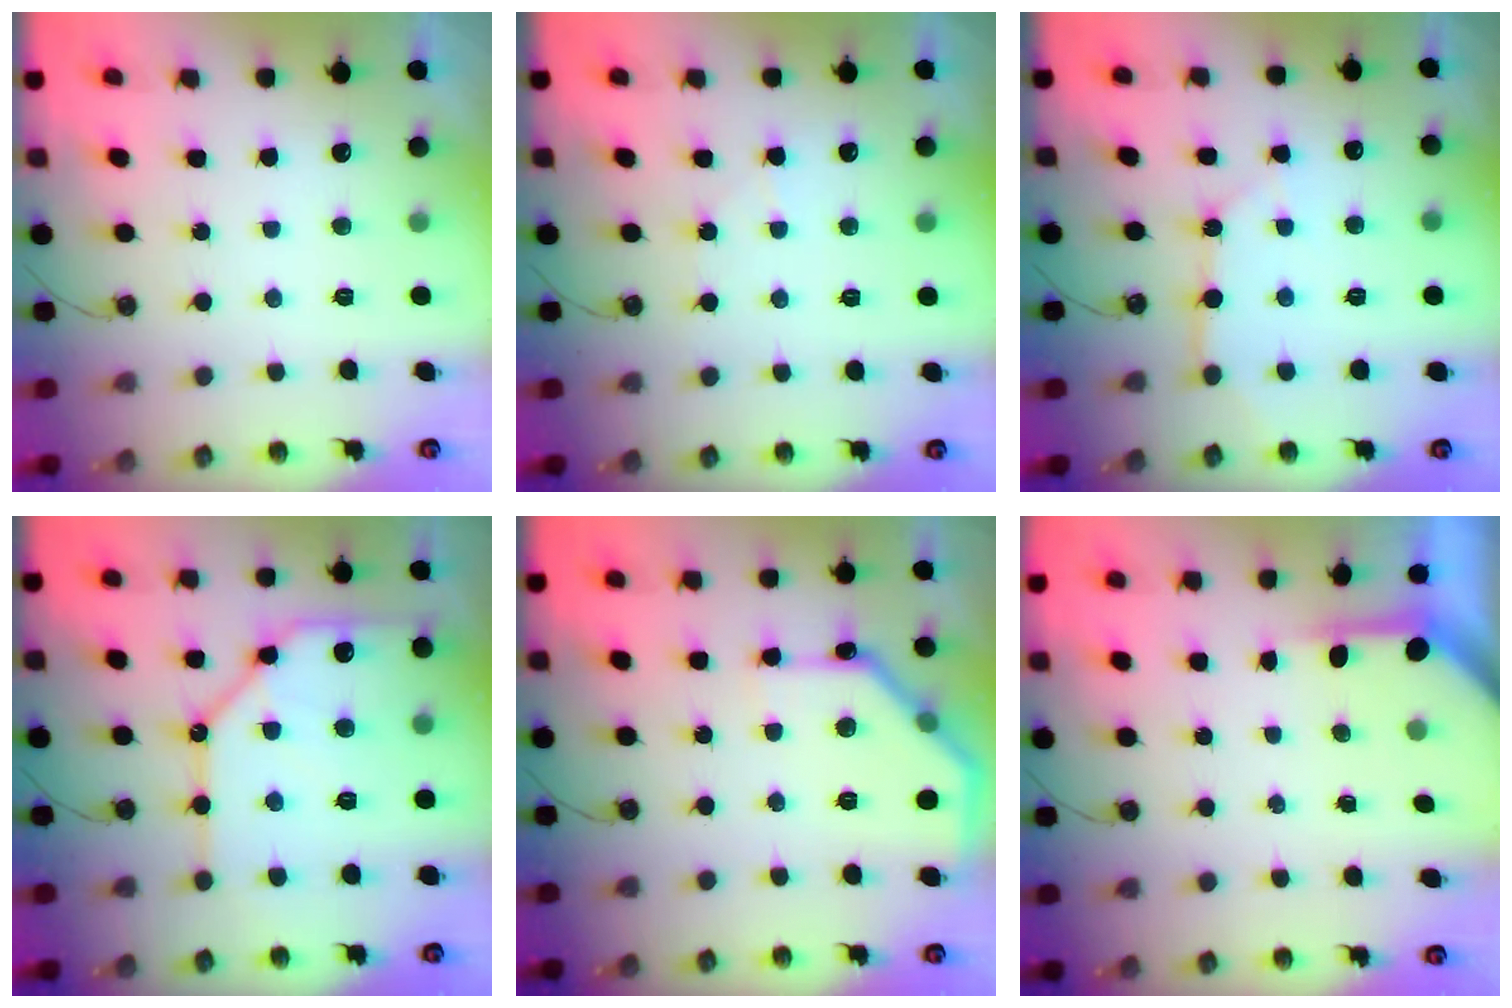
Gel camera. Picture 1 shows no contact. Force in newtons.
{"total": 3.3, "press": 3.2, "slide": 0.6}
{"total": 6.8, "press": 6.8, "slide": 0.7}
{"total": 16.5, "press": 16.4, "slide": 2.1}
{"total": 10.5, "press": 10.5, "slide": 0.3}
{"total": 3.9, "press": 3.9, "slide": 0.3}